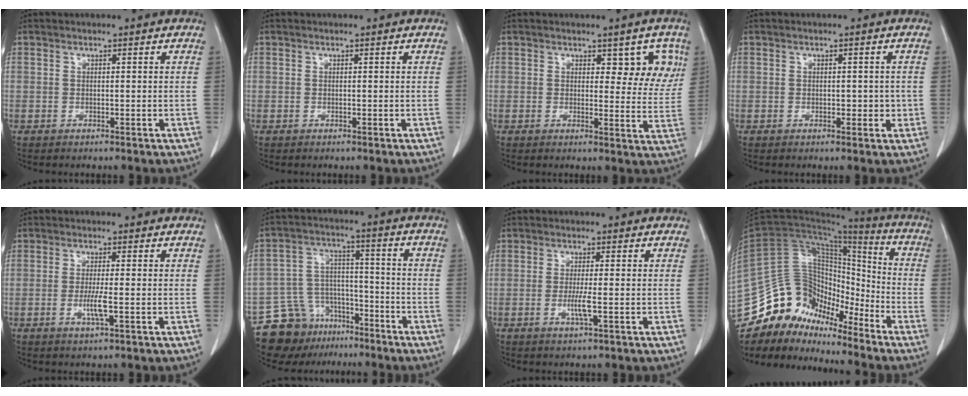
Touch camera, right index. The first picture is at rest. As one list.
[{"total": 0.0}, {"total": 5.8, "force": [2.9, 3.1, 4.0], "torque": [-0.018, -0.003, 0.029]}, {"total": 2.2, "force": [-0.2, 1.5, 1.6], "torque": [-0.015, 0.004, 0.002]}, {"total": 3.3, "force": [-0.8, 0.0, 3.2], "torque": [-0.066, -0.008, -0.016]}, {"total": 11.9, "force": [-9.0, 7.3, 2.6], "torque": [-0.050, 0.048, -0.145]}, {"total": 2.8, "force": [-0.7, -0.2, 2.7], "torque": [-0.057, -0.007, -0.014]}, {"total": 17.1, "force": [-14.3, 7.4, 5.9], "torque": [-0.104, 0.062, -0.254]}]